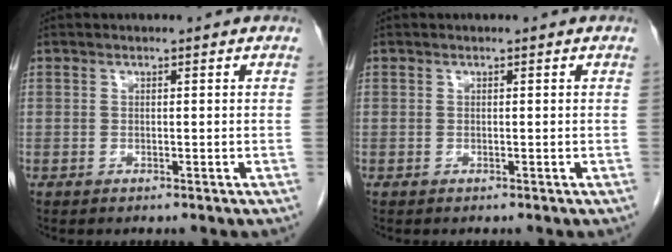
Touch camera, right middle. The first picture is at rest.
{"total": 0.0}